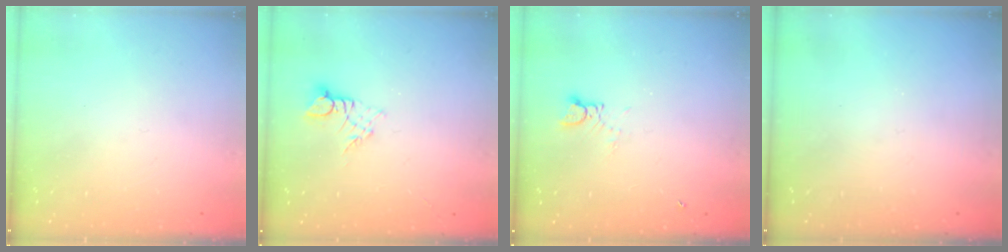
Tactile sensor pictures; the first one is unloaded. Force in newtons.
{"total": 2.7, "press": 2.7, "slide": 0.3}
{"total": 1.2, "press": 1.1, "slide": 0.1}
{"total": 0.0}